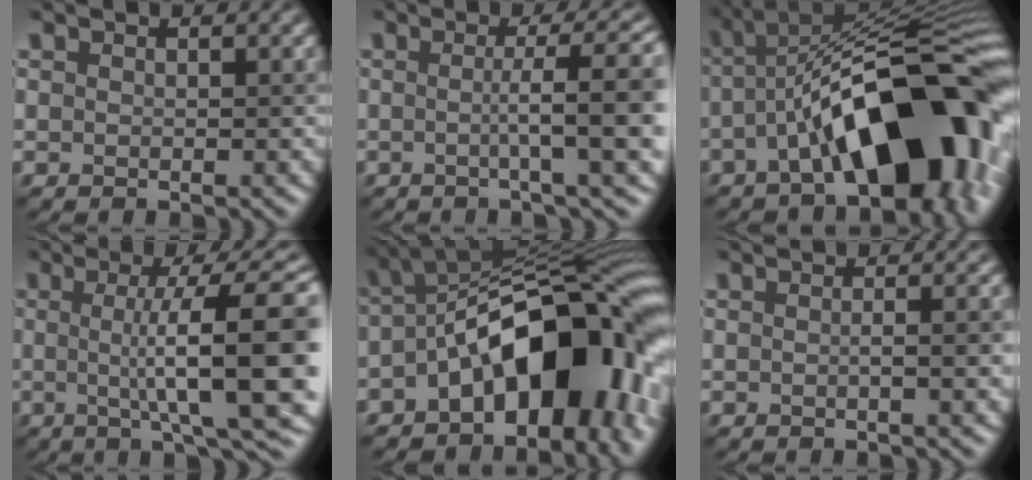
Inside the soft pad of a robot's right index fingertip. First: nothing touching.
{"total": 7.0, "force": [0.3, 1.1, 6.9], "torque": [-0.089, 0.012, 0.008]}
{"total": 13.7, "force": [-4.4, 6.1, 11.4], "torque": [-0.150, 0.008, -0.067]}
{"total": 12.7, "force": [0.6, 3.0, 12.3], "torque": [-0.143, 0.009, 0.012]}
{"total": 14.0, "force": [-3.7, 7.2, 11.4], "torque": [-0.123, 0.013, -0.067]}
{"total": 2.3, "force": [-0.3, 0.6, 2.2], "torque": [-0.021, 0.004, -0.003]}